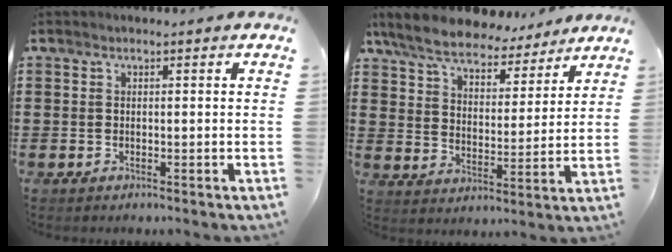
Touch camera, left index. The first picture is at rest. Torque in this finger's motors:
{"motor_torque": [2.14, 0.00, 0.29, 0.00]}